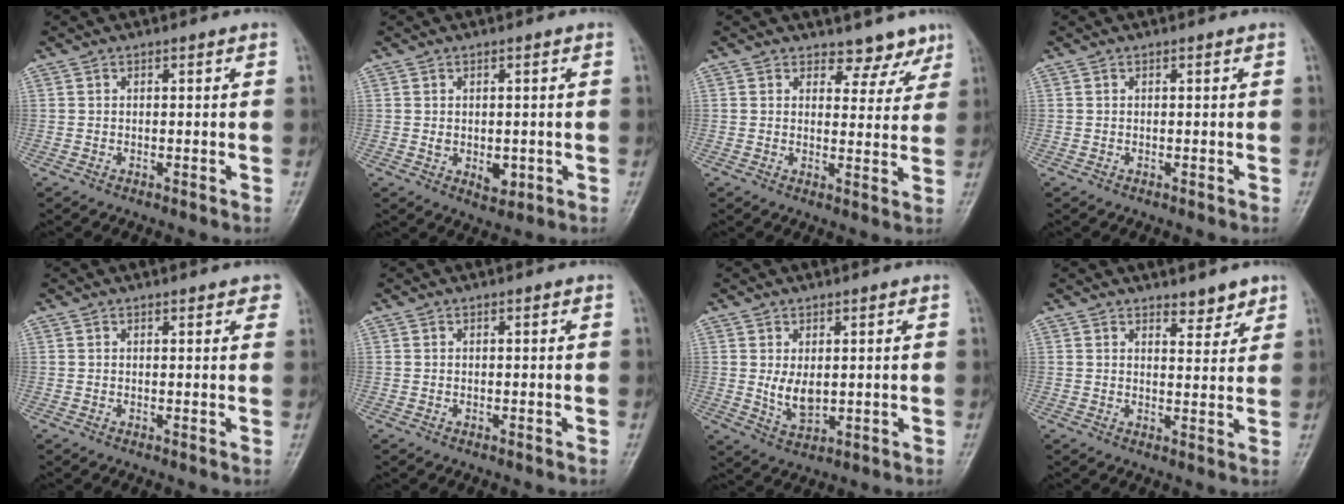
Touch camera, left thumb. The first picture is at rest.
{"total": 3.9, "force": [-0.5, 2.6, 2.8], "torque": [-0.027, -0.006, 0.001]}
{"total": 5.0, "force": [4.1, 2.8, 0.8], "torque": [0.022, -0.032, 0.044]}
{"total": 0.0}
{"total": 3.0, "force": [2.0, 1.2, 1.9], "torque": [-0.004, -0.001, 0.020]}
{"total": 0.0}
{"total": 4.8, "force": [0.6, 2.8, 3.9], "torque": [-0.058, -0.015, 0.022]}
{"total": 3.9, "force": [3.1, 1.6, 1.6], "torque": [-0.001, -0.023, 0.045]}